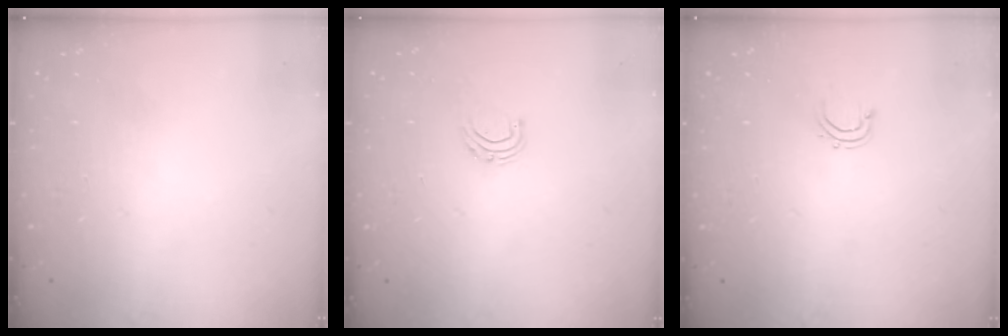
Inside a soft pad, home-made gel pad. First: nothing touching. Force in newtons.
{"total": 4.5, "press": 4.5, "slide": 0.4}
{"total": 2.8, "press": 2.8, "slide": 0.5}